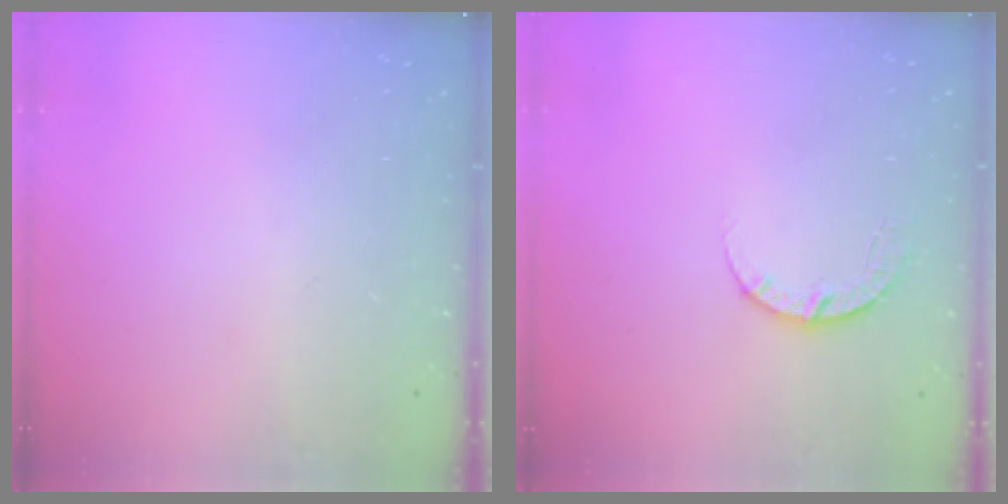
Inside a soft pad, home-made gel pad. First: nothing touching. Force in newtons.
{"total": 4.6, "press": 4.5, "slide": 0.7}